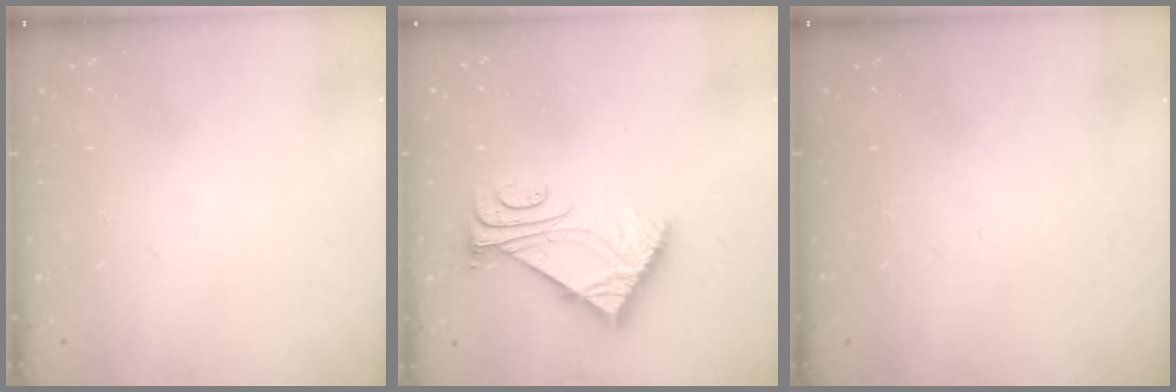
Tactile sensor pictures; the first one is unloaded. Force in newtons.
{"total": 7.8, "press": 7.7, "slide": 1.0}
{"total": 0.0}